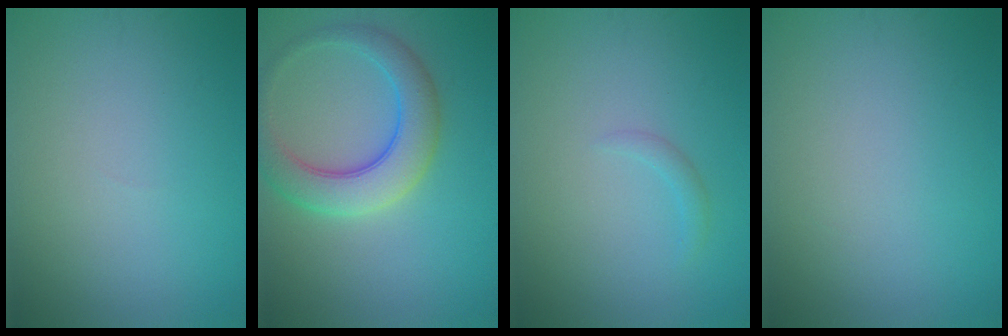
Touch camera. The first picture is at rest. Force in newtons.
{"total": 5.6, "press": 5.6, "slide": 0.2}
{"total": 0.9, "press": 0.8, "slide": 0.1}
{"total": 0.0}